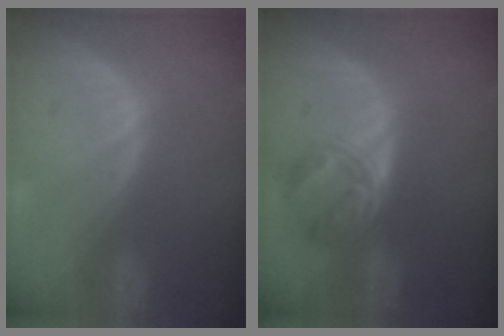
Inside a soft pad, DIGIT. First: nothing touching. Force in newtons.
{"total": 5.5, "press": 5.0, "slide": 2.3}